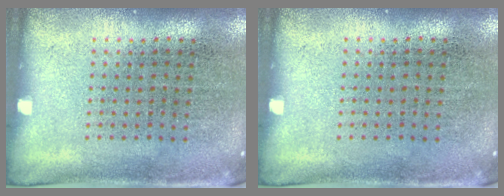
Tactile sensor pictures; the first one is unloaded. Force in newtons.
{"total": 0.0}